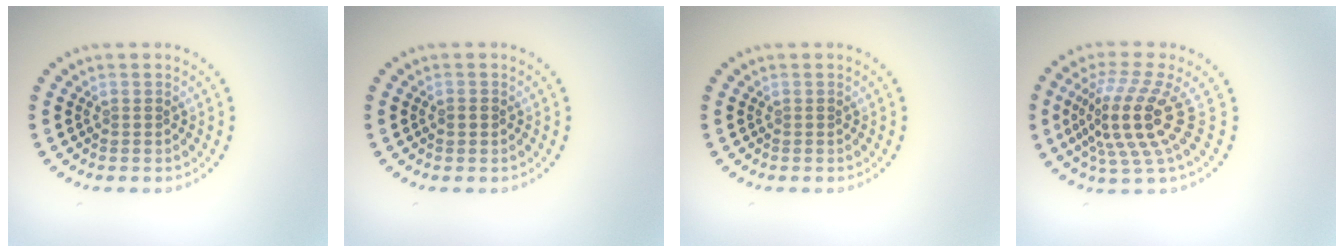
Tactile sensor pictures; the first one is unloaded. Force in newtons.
{"total": 1.0, "press": 1.0, "slide": 0.1}
{"total": 0.0}
{"total": 5.4, "press": 3.9, "slide": 3.7}